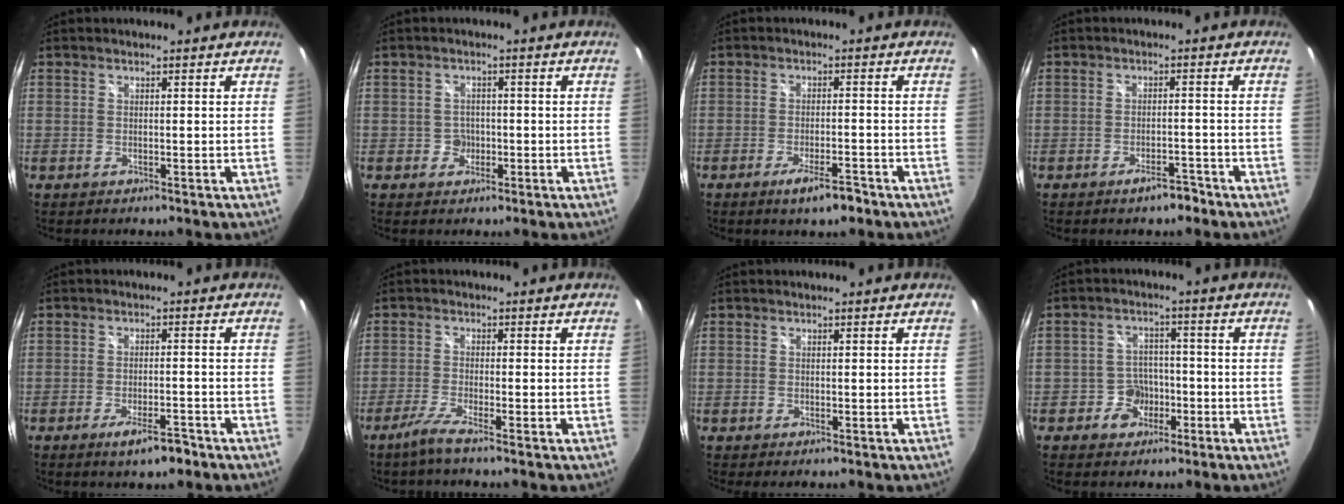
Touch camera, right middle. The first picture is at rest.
{"total": 2.6, "force": [-0.8, 2.5, 0.3], "torque": [-0.005, 0.003, -0.012]}
{"total": 5.2, "force": [-3.5, 1.2, 3.7], "torque": [-0.075, -0.008, -0.056]}
{"total": 3.5, "force": [-2.7, 1.3, 1.8], "torque": [-0.035, 0.004, -0.035]}
{"total": 5.2, "force": [-3.4, 1.4, 3.6], "torque": [-0.071, -0.007, -0.052]}
{"total": 3.9, "force": [-2.8, -0.4, 2.6], "torque": [-0.071, -0.008, -0.059]}
{"total": 0.0}
{"total": 5.3, "force": [-2.5, 4.6, 0.9], "torque": [-0.020, 0.015, -0.033]}